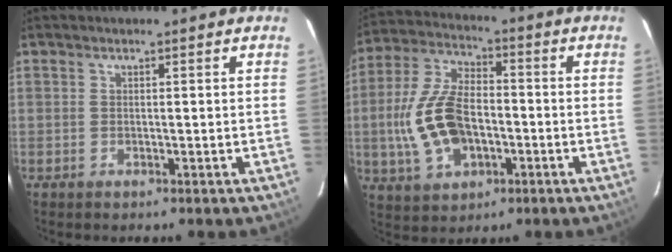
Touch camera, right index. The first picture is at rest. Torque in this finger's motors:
{"motor_torque": [1.50, -0.64, 0.74, 0.15]}